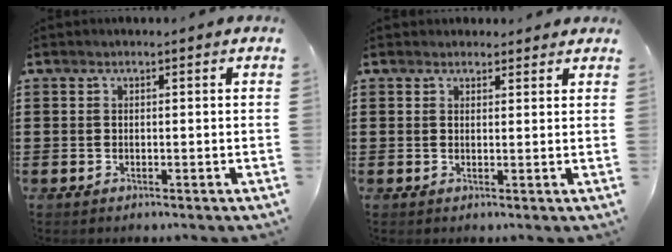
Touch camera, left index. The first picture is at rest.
{"total": 1.8, "force": [1.7, 0.7, 0.1], "torque": [0.003, 0.001, 0.032]}